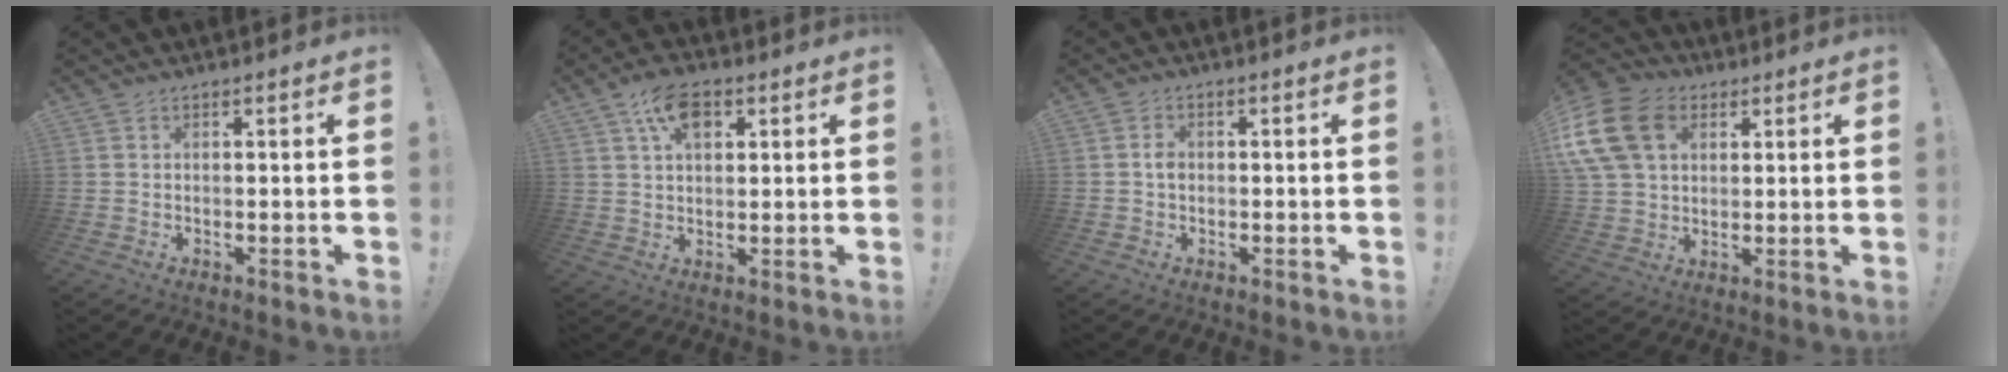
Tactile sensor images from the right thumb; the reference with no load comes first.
{"total": 9.3, "force": [4.0, 5.3, 6.4], "torque": [-0.107, -0.001, 0.076]}
{"total": 2.8, "force": [-0.6, 2.3, 1.5], "torque": [-0.011, 0.002, -0.014]}
{"total": 17.8, "force": [5.5, 13.2, 10.6], "torque": [-0.216, -0.010, 0.106]}